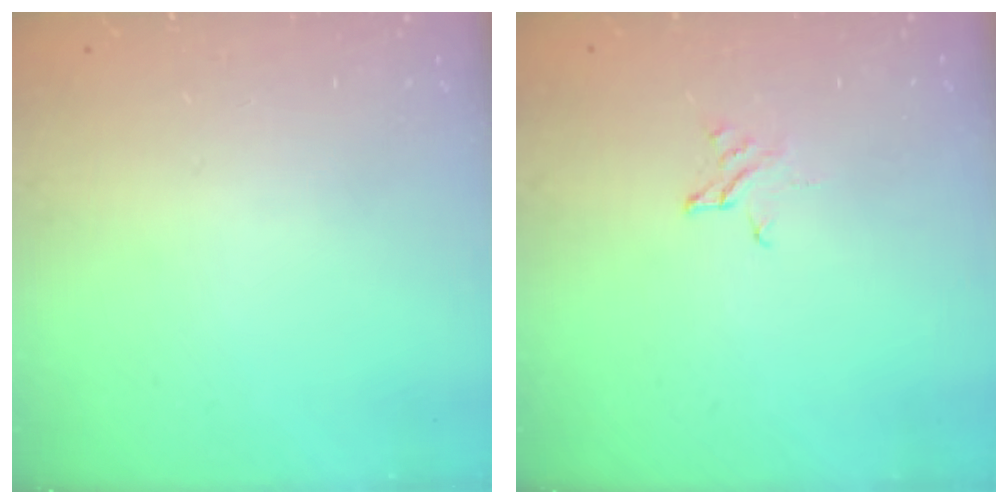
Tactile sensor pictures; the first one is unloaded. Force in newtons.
{"total": 2.5, "press": 2.5, "slide": 0.1}